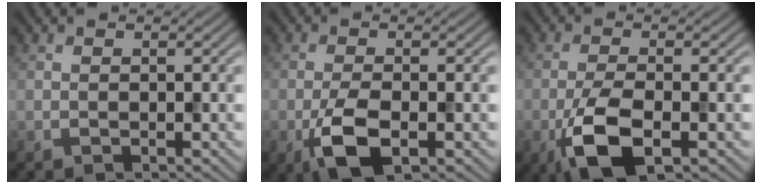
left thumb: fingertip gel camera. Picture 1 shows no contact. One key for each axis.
{"total": 5.8, "fx": -2.2, "fy": 2.3, "fz": 4.9, "tx": -0.104, "ty": -0.005, "tz": -0.046}
{"total": 7.4, "fx": -3.0, "fy": 2.7, "fz": 6.3, "tx": -0.130, "ty": -0.003, "tz": -0.066}